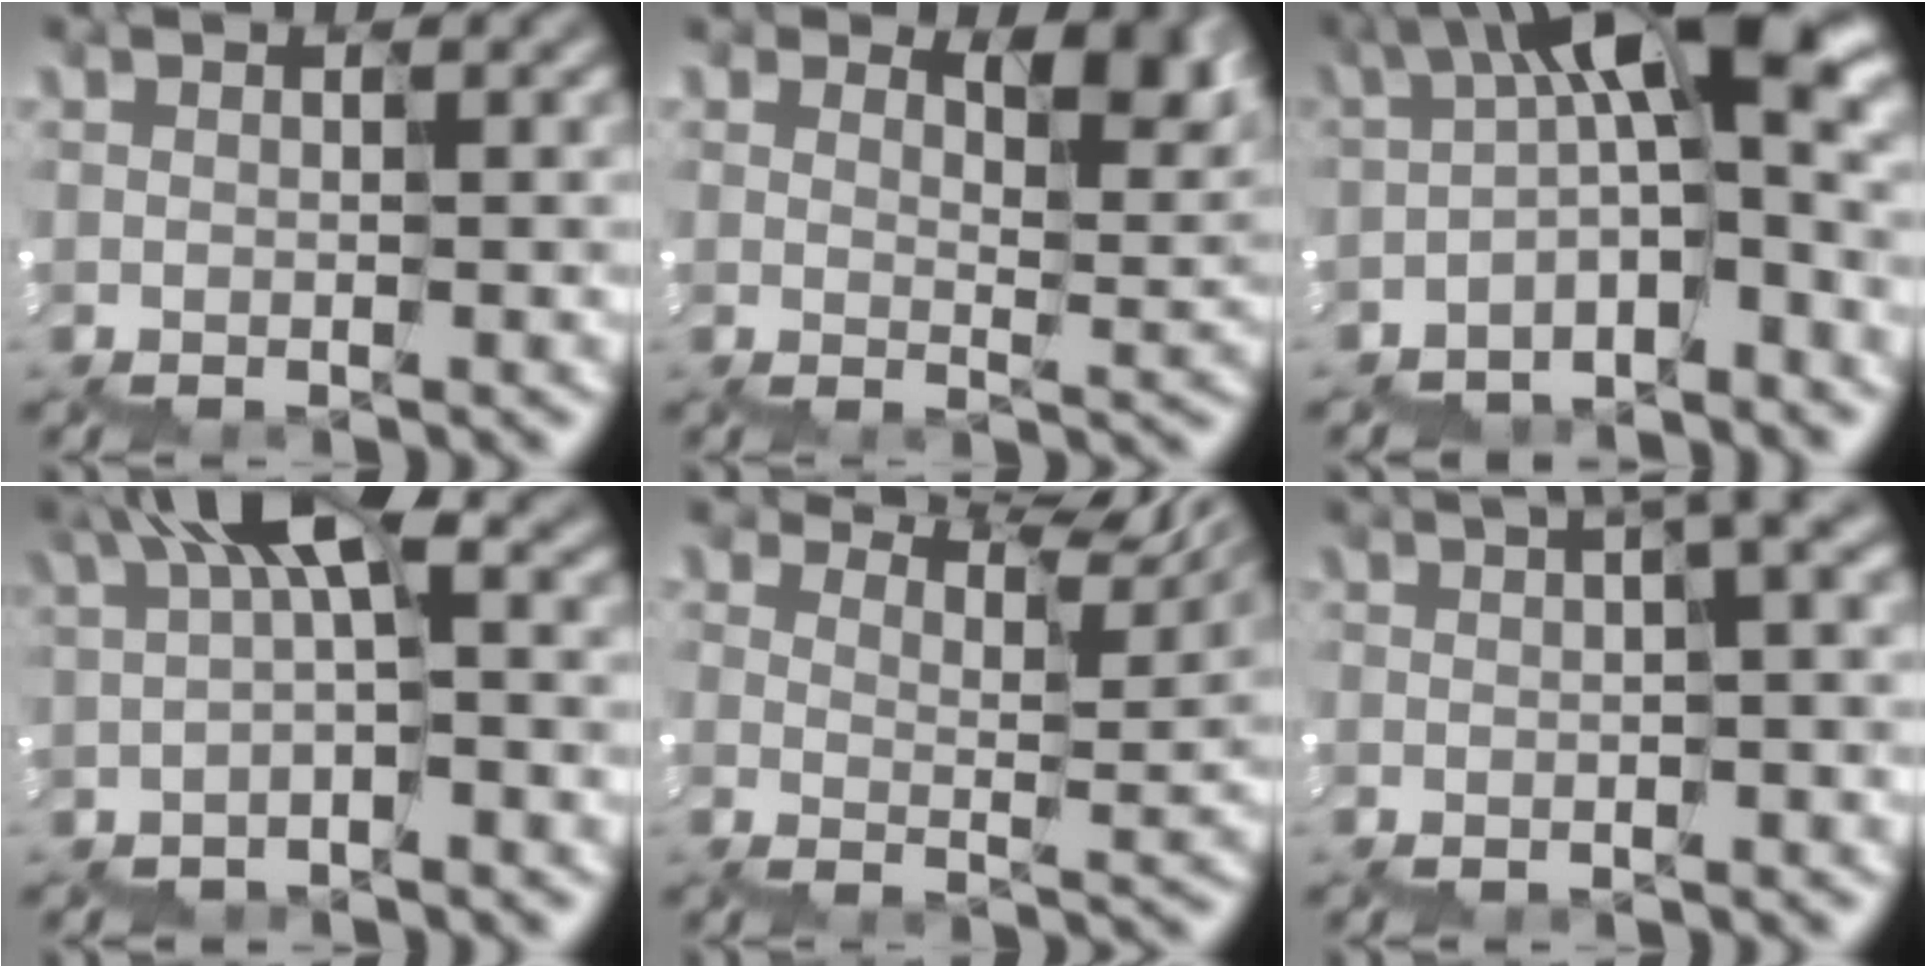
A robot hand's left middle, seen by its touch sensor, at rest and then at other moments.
{"total": 4.3, "force": [2.7, 1.8, 2.8], "torque": [-0.036, 0.002, 0.043]}
{"total": 9.6, "force": [-0.9, 3.0, 9.1], "torque": [-0.169, 0.018, -0.021]}
{"total": 4.0, "force": [0.8, 1.0, 3.8], "torque": [-0.090, 0.012, 0.006]}
{"total": 6.6, "force": [6.0, 1.1, 2.4], "torque": [-0.049, 0.007, 0.096]}
{"total": 4.3, "force": [0.3, 0.9, 4.2], "torque": [-0.050, 0.007, 0.001]}